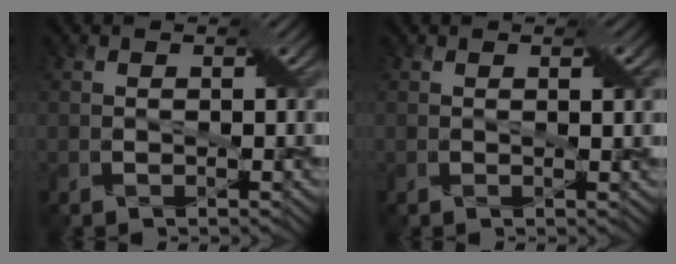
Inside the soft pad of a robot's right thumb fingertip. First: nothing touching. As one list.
[{"total": 1.6, "force": [0.5, 0.2, 1.5], "torque": [-0.022, 0.003, 0.009]}]